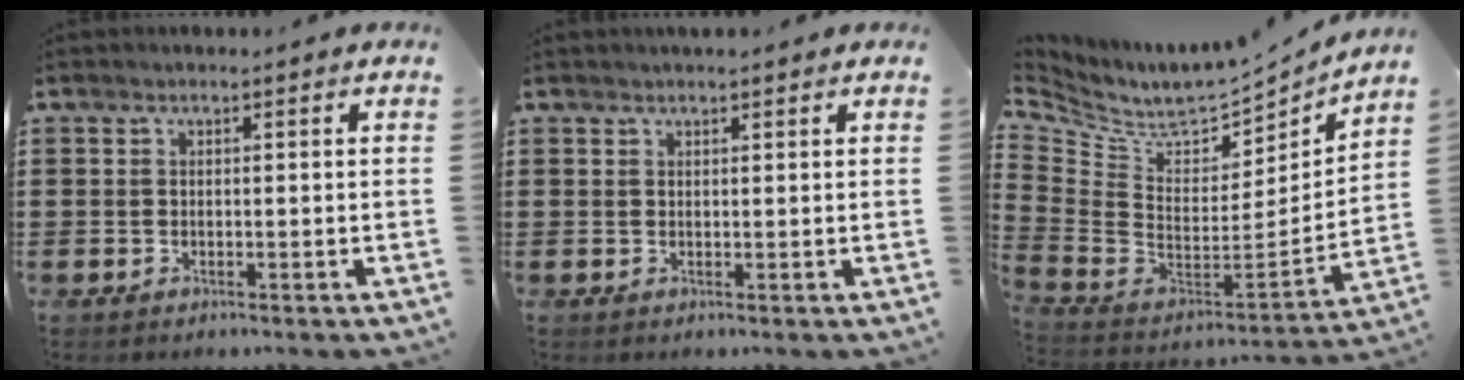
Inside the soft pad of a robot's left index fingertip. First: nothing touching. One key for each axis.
{"total": 1.1, "fx": 1.1, "fy": 0.2, "fz": 0.4, "tx": -0.008, "ty": 0.001, "tz": 0.021}
{"total": 6.8, "fx": 6.1, "fy": 2.0, "fz": 2.3, "tx": -0.084, "ty": -0.062, "tz": 0.104}